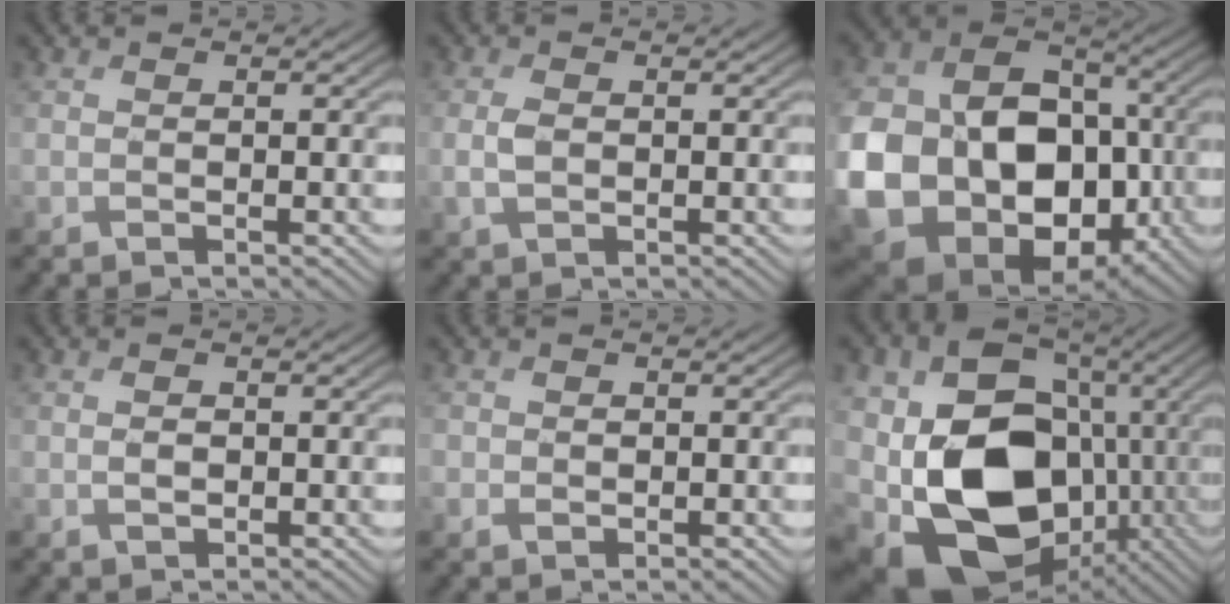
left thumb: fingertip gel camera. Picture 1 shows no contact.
{"total": 2.1, "force": [-0.1, 1.2, 1.7], "torque": [-0.042, 0.000, -0.002]}
{"total": 20.0, "force": [-4.2, 15.4, 12.0], "torque": [-0.287, -0.047, -0.045]}
{"total": 1.4, "force": [0.0, 0.9, 1.1], "torque": [-0.023, -0.001, 0.001]}
{"total": 2.0, "force": [-0.5, 1.7, 1.1], "torque": [-0.023, -0.010, -0.010]}
{"total": 18.3, "force": [-3.2, 13.3, 12.2], "torque": [-0.246, -0.025, -0.049]}